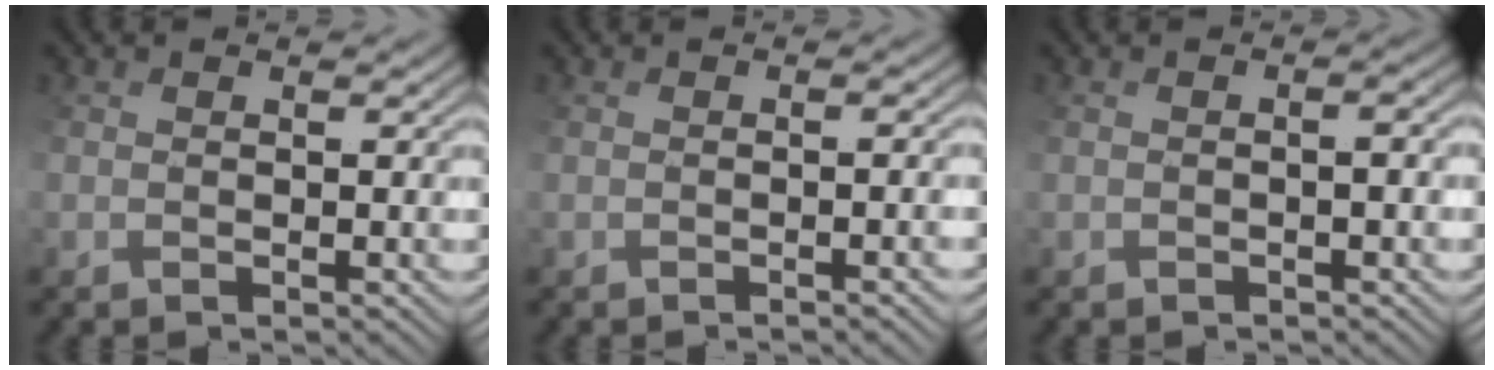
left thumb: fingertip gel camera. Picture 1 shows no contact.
{"total": 3.6, "force": [-1.2, 1.0, 3.2], "torque": [-0.019, 0.005, 0.003]}
{"total": 1.9, "force": [-0.9, 0.6, 1.6], "torque": [-0.003, 0.007, 0.005]}